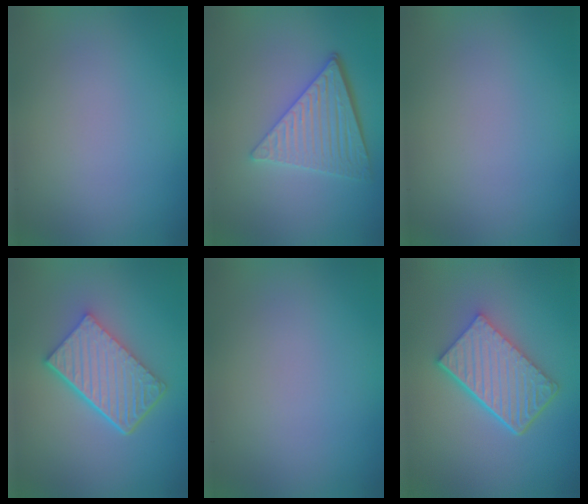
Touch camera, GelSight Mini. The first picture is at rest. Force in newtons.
{"total": 5.5, "press": 4.3, "slide": 3.4}
{"total": 0.0}
{"total": 6.2, "press": 4.5, "slide": 4.2}
{"total": 0.0}
{"total": 6.0, "press": 4.3, "slide": 4.2}